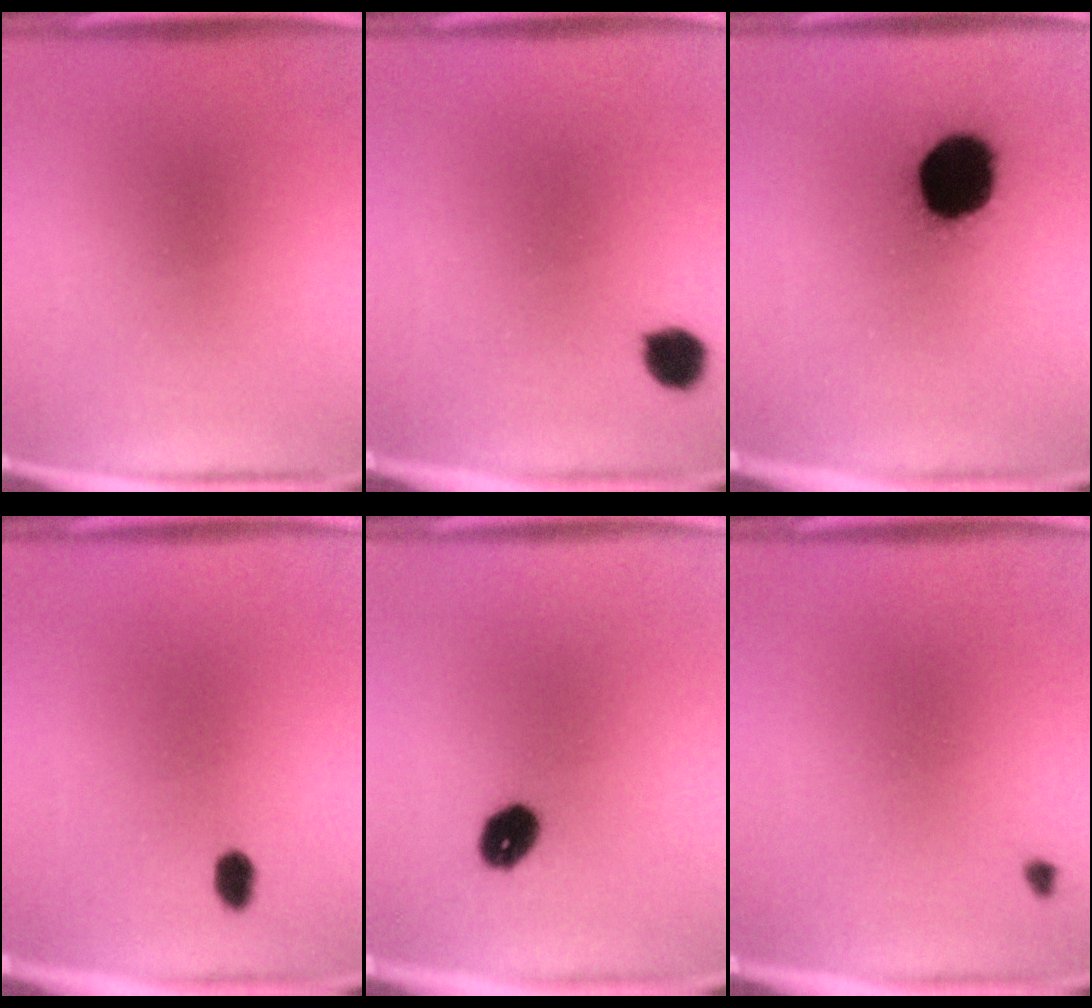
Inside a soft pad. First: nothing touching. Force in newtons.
{"total": 4.1}
{"total": 18.7}
{"total": 2.3}
{"total": 5.3}
{"total": 0.7}